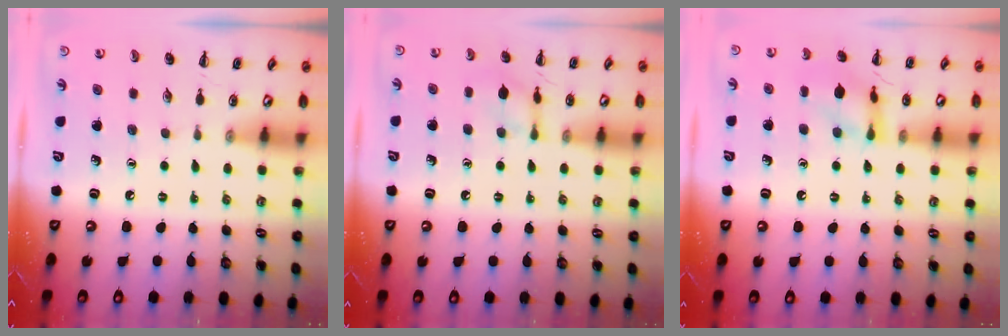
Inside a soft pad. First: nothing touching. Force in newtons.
{"total": 8.9, "press": 8.9, "slide": 0.4}
{"total": 11.1, "press": 11.1, "slide": 0.7}